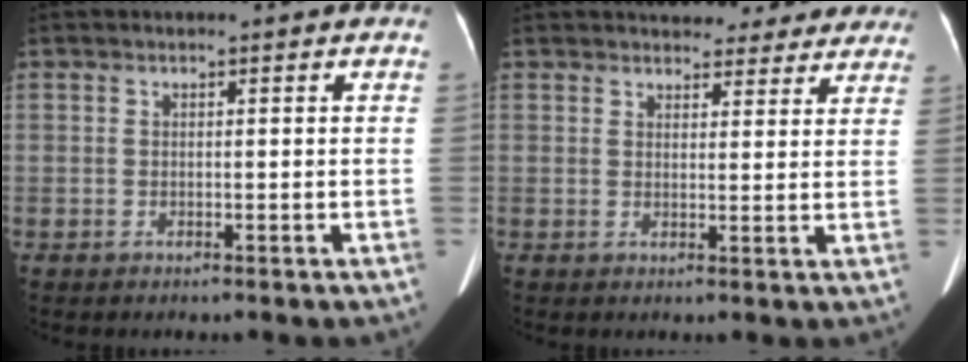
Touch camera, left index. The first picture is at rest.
{"total": 15.4, "force": [13.8, 5.5, 4.2], "torque": [-0.033, 0.016, 0.155]}